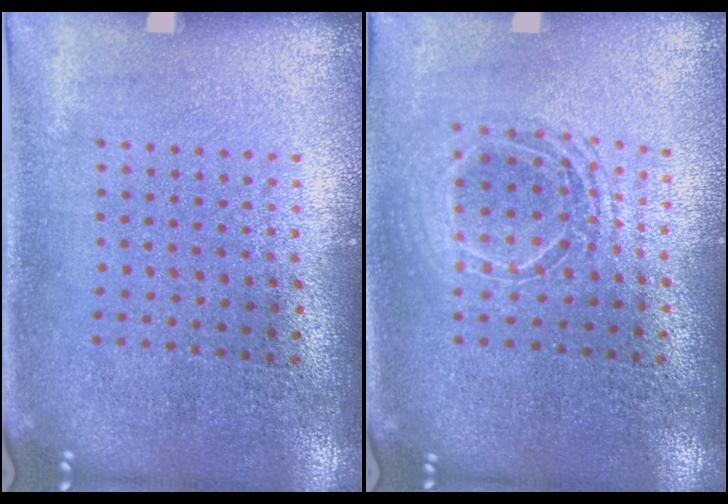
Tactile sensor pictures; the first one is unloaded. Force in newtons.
{"total": 1.7, "press": 1.4, "slide": 0.9}